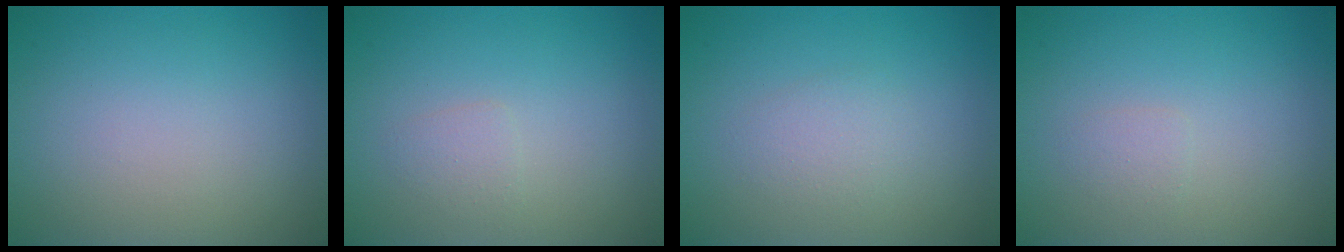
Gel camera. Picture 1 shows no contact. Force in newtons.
{"total": 1.1, "press": 1.1, "slide": 0.0}
{"total": 1.6, "press": 1.6, "slide": 0.1}
{"total": 0.9, "press": 0.9, "slide": 0.0}